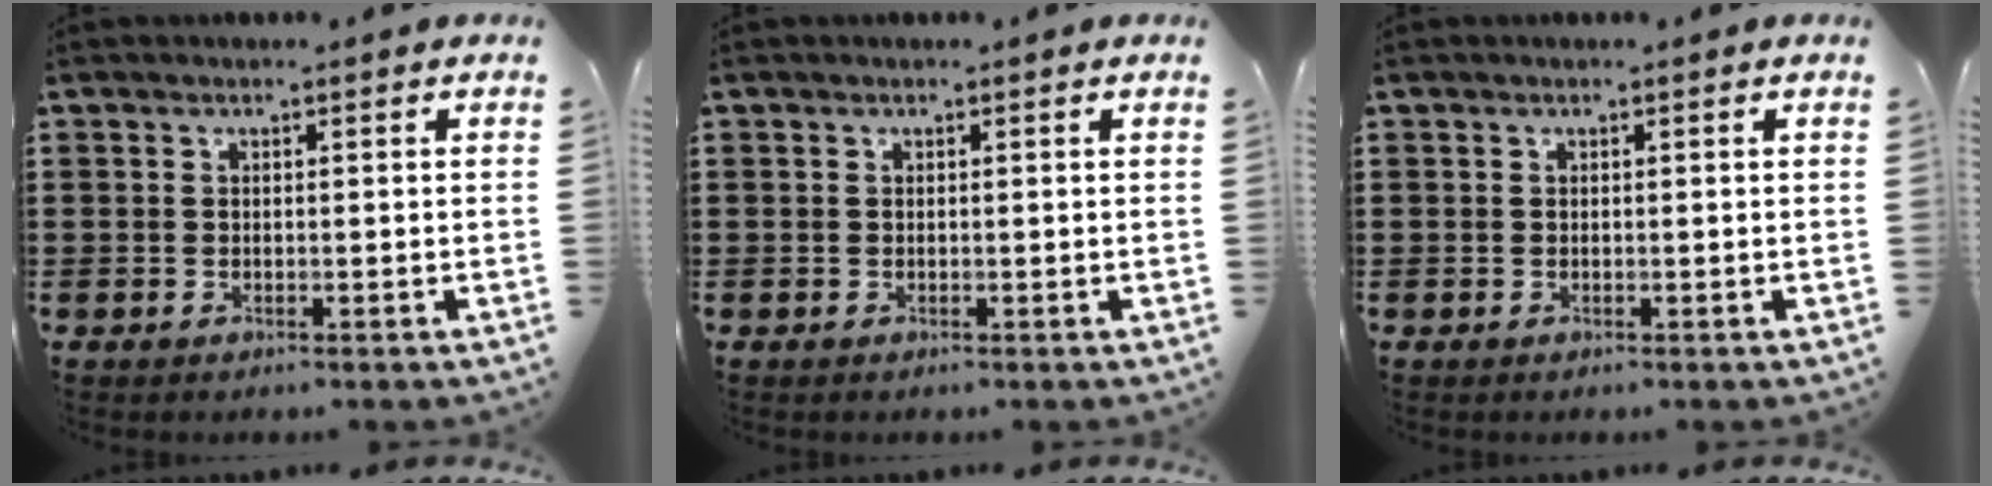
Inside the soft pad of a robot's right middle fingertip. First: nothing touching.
{"total": 0.0}
{"total": 0.0}